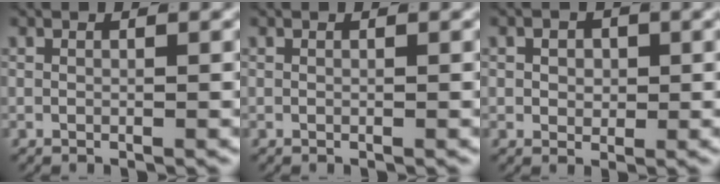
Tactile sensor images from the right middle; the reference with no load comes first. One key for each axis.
{"total": 0.0}
{"total": 1.9, "fx": 0.1, "fy": 1.6, "fz": 1.1, "tx": -0.011, "ty": -0.006, "tz": 0.006}